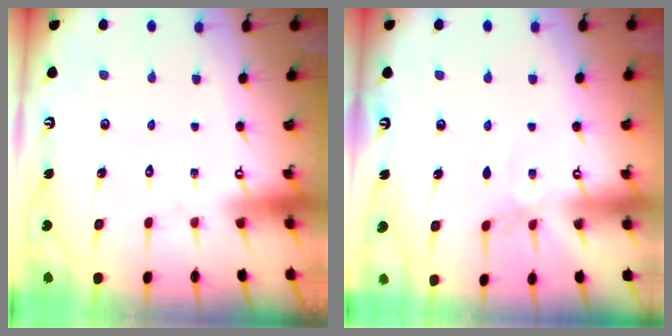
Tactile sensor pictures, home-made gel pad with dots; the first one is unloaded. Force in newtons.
{"total": 1.7, "press": 1.7, "slide": 0.5}